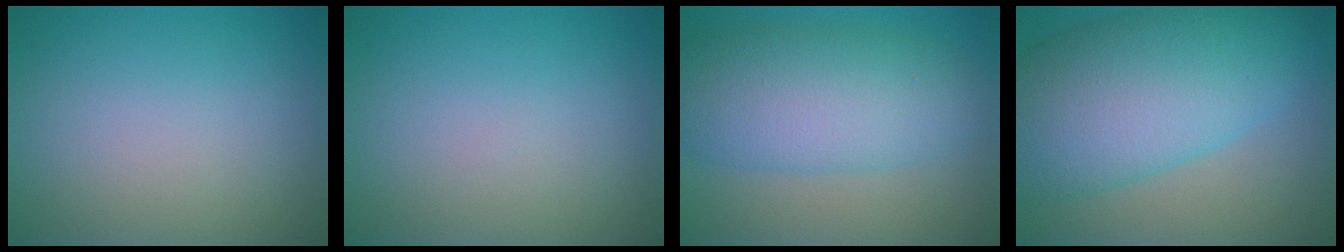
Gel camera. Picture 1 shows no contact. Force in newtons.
{"total": 0.0}
{"total": 8.6, "press": 8.6, "slide": 0.4}
{"total": 12.2, "press": 12.2, "slide": 0.3}